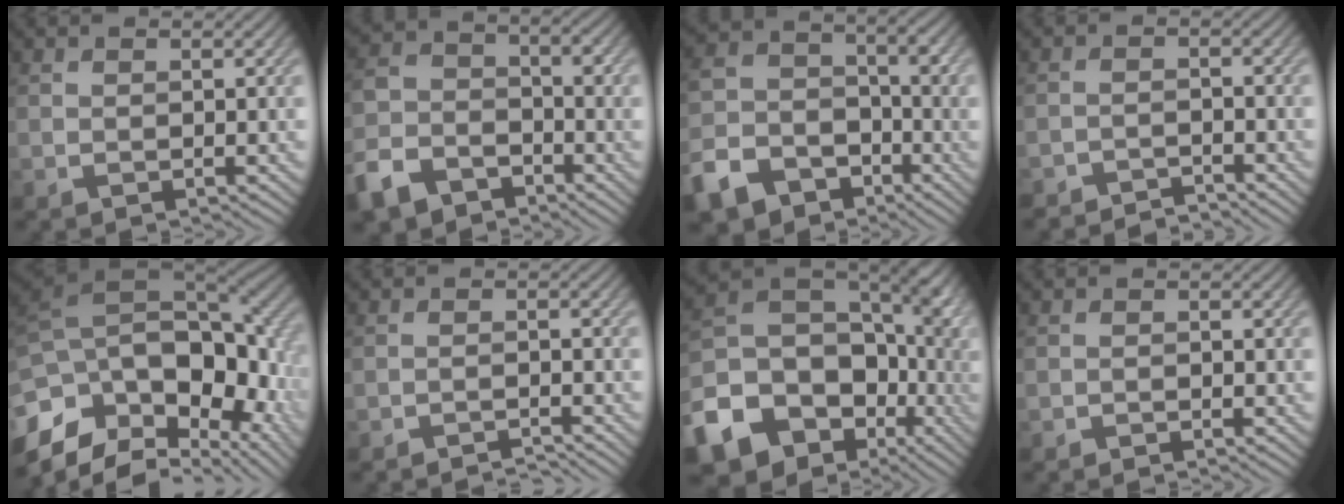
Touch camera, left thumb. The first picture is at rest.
{"total": 8.6, "force": [-5.5, 5.4, 3.7], "torque": [-0.098, -0.011, -0.123]}
{"total": 10.6, "force": [-6.1, 7.4, 4.5], "torque": [-0.132, -0.028, -0.119]}
{"total": 2.9, "force": [-2.9, 0.3, 0.3], "torque": [-0.002, 0.002, -0.055]}
{"total": 18.7, "force": [-3.8, 11.8, 14.0], "torque": [-0.265, -0.008, -0.049]}
{"total": 2.6, "force": [-2.5, 0.1, 0.7], "torque": [-0.008, 0.006, -0.042]}
{"total": 19.9, "force": [-8.2, 15.4, 9.6], "torque": [-0.238, -0.036, -0.125]}
{"total": 0.8, "force": [-0.8, 0.1, 0.2], "torque": [-0.004, 0.001, -0.015]}